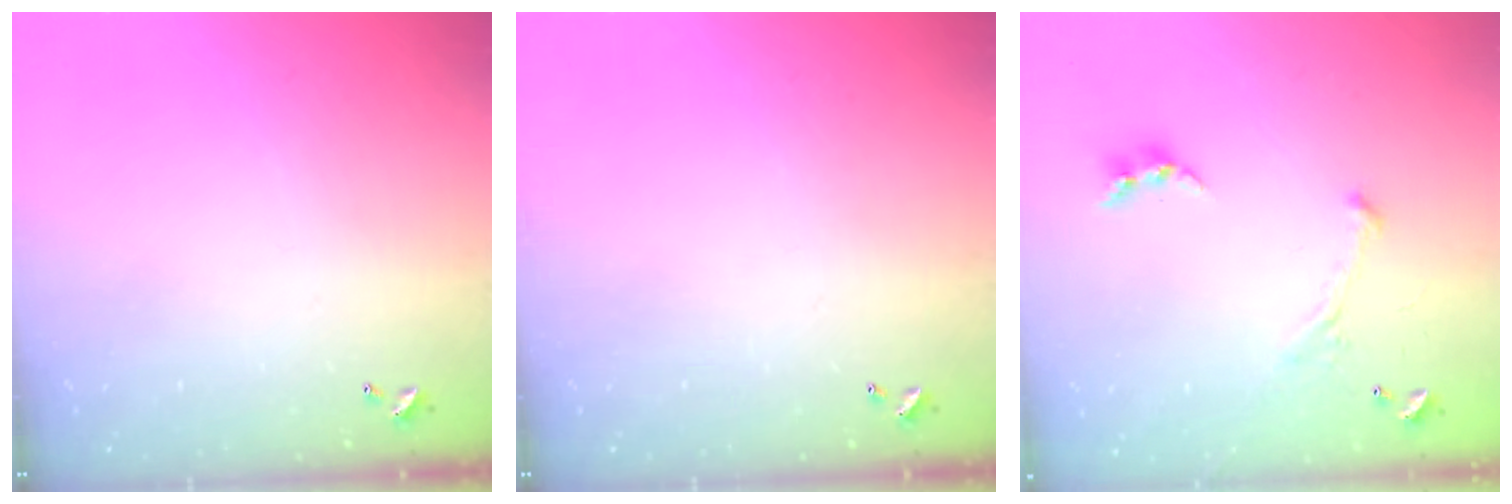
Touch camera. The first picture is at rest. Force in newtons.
{"total": 0.0}
{"total": 2.8, "press": 2.6, "slide": 1.0}